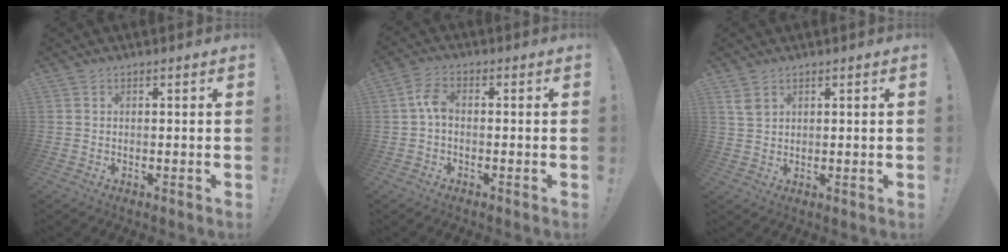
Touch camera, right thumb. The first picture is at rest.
{"total": 4.7, "force": [-0.2, 2.5, 4.0], "torque": [-0.091, 0.009, -0.003]}
{"total": 3.6, "force": [2.2, 2.0, 2.0], "torque": [-0.034, -0.008, 0.041]}